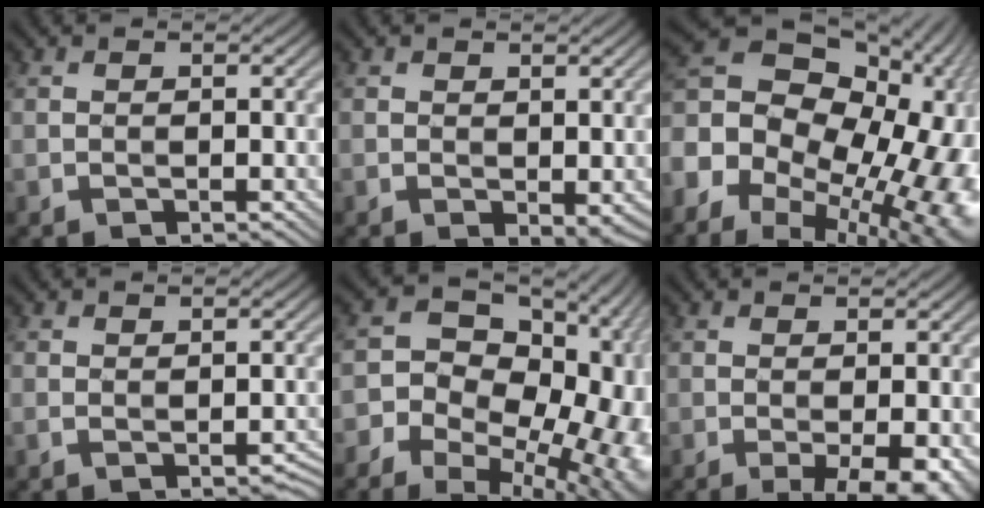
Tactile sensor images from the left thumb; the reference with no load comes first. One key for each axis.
{"total": 1.6, "fx": 0.2, "fy": 1.0, "fz": 1.2, "tx": -0.020, "ty": -0.004, "tz": 0.005}
{"total": 22.4, "fx": -5.5, "fy": 16.3, "fz": 14.4, "tx": -0.253, "ty": -0.005, "tz": -0.093}
{"total": 1.4, "fx": -0.9, "fy": 0.4, "fz": 1.1, "tx": -0.018, "ty": 0.001, "tz": -0.012}
{"total": 20.3, "fx": -7.4, "fy": 14.5, "fz": 12.2, "tx": -0.173, "ty": -0.020, "tz": -0.084}
{"total": 4.7, "fx": -1.9, "fy": 1.0, "fz": 4.1, "tx": -0.064, "ty": 0.000, "tz": -0.023}